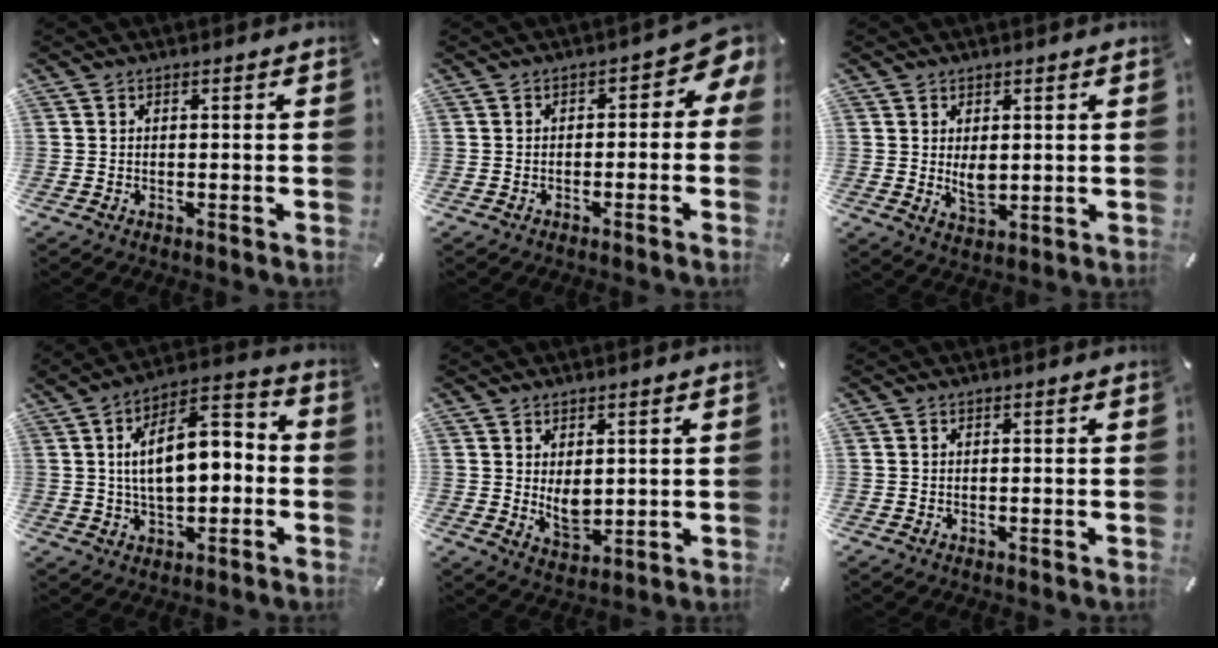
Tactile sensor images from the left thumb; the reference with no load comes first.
{"total": 4.7, "force": [-0.1, 3.0, 3.7], "torque": [-0.048, -0.002, -0.011]}
{"total": 4.7, "force": [1.0, 3.1, 3.4], "torque": [-0.056, -0.006, 0.015]}
{"total": 13.4, "force": [0.7, 7.8, 10.9], "torque": [-0.171, 0.010, 0.013]}
{"total": 5.7, "force": [1.5, 4.1, 3.7], "torque": [-0.053, -0.011, 0.030]}
{"total": 0.0}